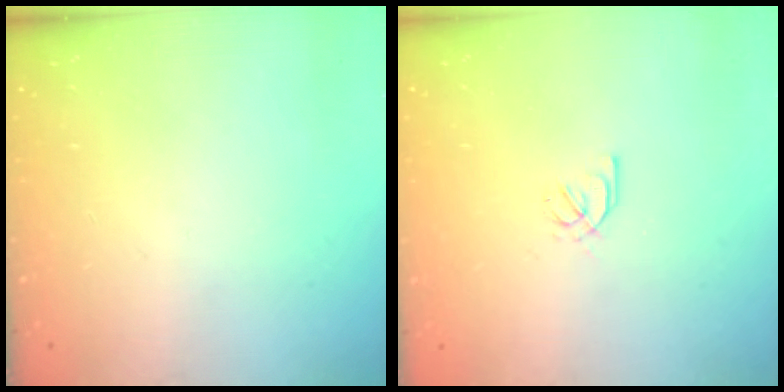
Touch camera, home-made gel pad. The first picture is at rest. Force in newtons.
{"total": 1.8, "press": 1.8, "slide": 0.4}